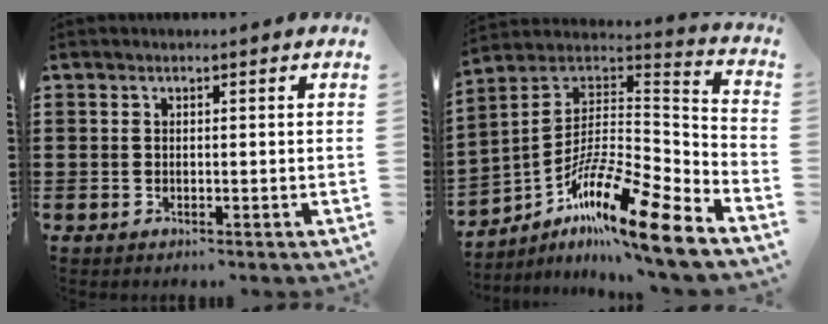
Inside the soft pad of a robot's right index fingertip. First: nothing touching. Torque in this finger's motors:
{"motor_torque": [-0.60, 0.02, 0.23, 0.05]}